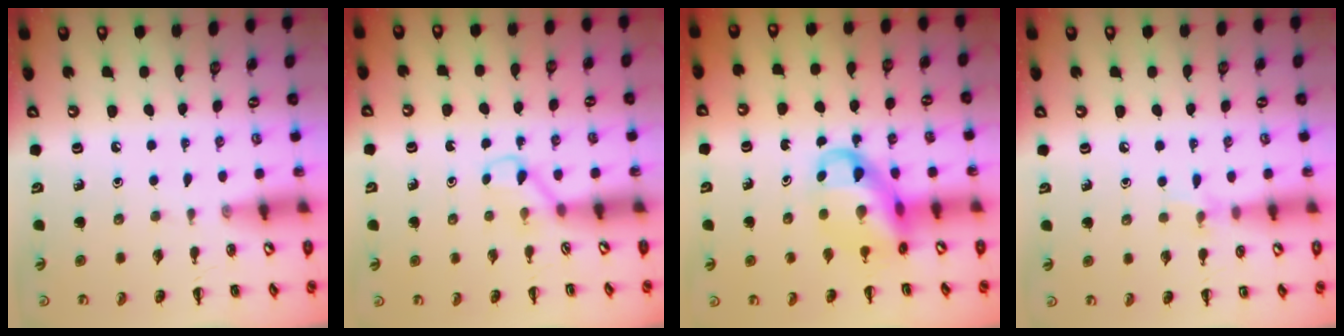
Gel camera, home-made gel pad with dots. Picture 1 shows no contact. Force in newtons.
{"total": 2.5, "press": 2.3, "slide": 0.9}
{"total": 10.7, "press": 10.3, "slide": 2.7}
{"total": 5.6, "press": 5.4, "slide": 1.7}